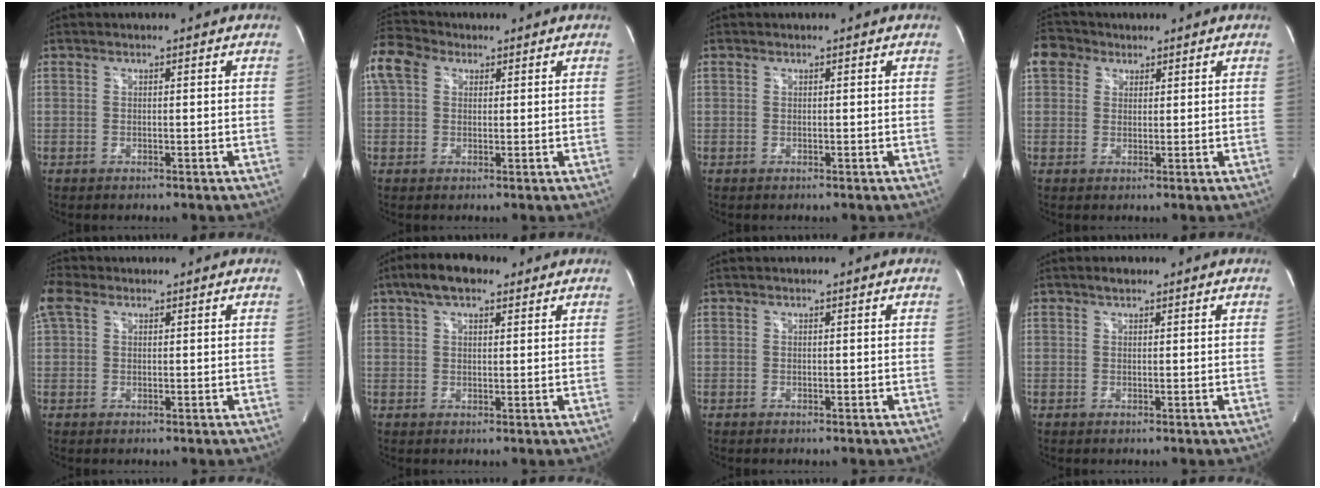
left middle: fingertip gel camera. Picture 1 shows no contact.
{"total": 13.2, "force": [6.0, 9.7, 6.6], "torque": [-0.190, 0.063, 0.113]}
{"total": 0.0}
{"total": 5.3, "force": [3.0, 4.1, 1.4], "torque": [-0.037, 0.027, 0.061]}
{"total": 4.4, "force": [2.4, 2.6, 2.6], "torque": [-0.081, 0.036, 0.056]}
{"total": 7.3, "force": [4.8, 2.8, 4.8], "torque": [-0.093, 0.027, 0.080]}
{"total": 0.0}
{"total": 1.3, "force": [1.0, 0.5, 0.6], "torque": [-0.015, 0.007, 0.016]}